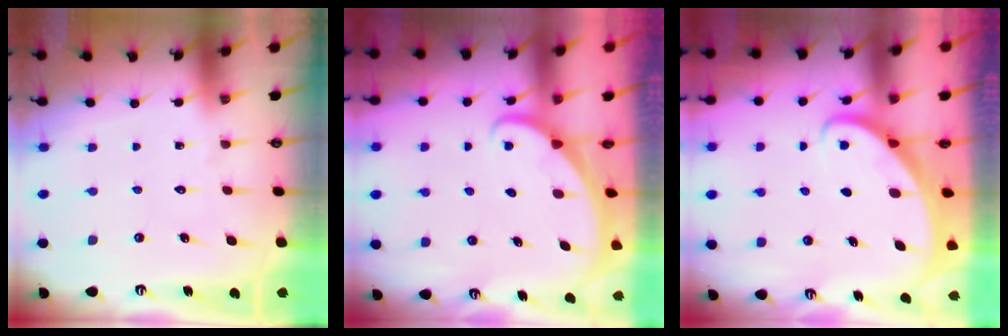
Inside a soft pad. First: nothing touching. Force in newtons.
{"total": 1.7, "press": 1.7, "slide": 0.0}
{"total": 2.4, "press": 2.3, "slide": 0.3}